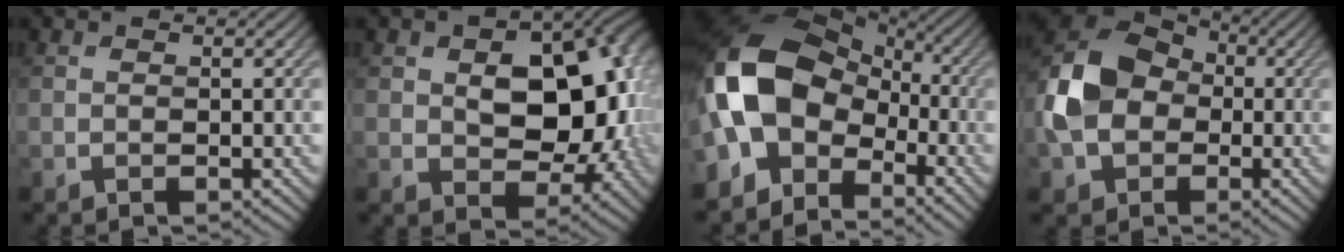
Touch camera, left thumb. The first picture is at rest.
{"total": 15.7, "force": [0.9, 10.3, 11.8], "torque": [-0.137, -0.003, 0.030]}
{"total": 14.3, "force": [-2.8, 10.0, 9.9], "torque": [-0.216, 0.010, -0.076]}
{"total": 11.2, "force": [-1.5, 8.5, 7.2], "torque": [-0.176, 0.005, -0.046]}